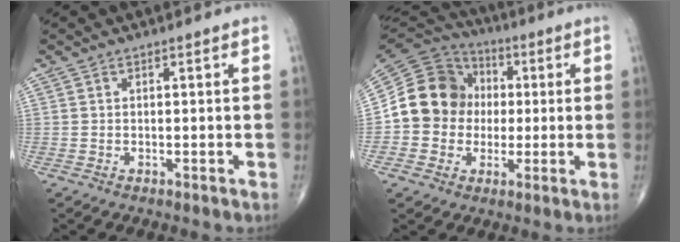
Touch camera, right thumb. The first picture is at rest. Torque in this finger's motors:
{"motor_torque": [0.34, 2.21, 0.70, -0.58, 0.11]}